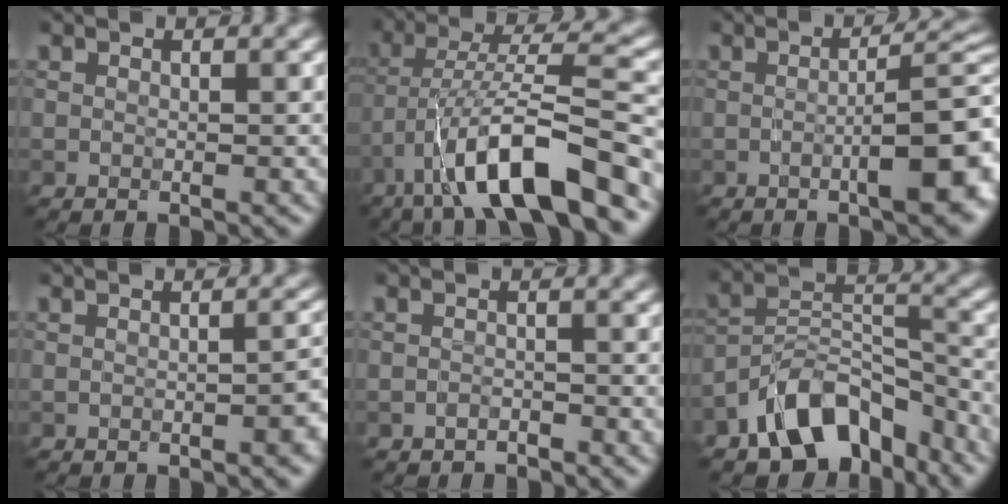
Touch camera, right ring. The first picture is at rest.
{"total": 11.1, "force": [-6.0, 2.3, 9.0], "torque": [-0.145, 0.019, -0.105]}
{"total": 8.6, "force": [-1.8, 2.3, 8.1], "torque": [-0.105, 0.002, -0.025]}
{"total": 2.2, "force": [-0.8, 0.6, 1.9], "torque": [-0.021, 0.008, -0.013]}
{"total": 1.1, "force": [-1.0, 0.4, 0.1], "torque": [0.001, 0.003, -0.018]}
{"total": 9.4, "force": [-6.3, 5.0, 4.9], "torque": [-0.063, 0.002, -0.121]}